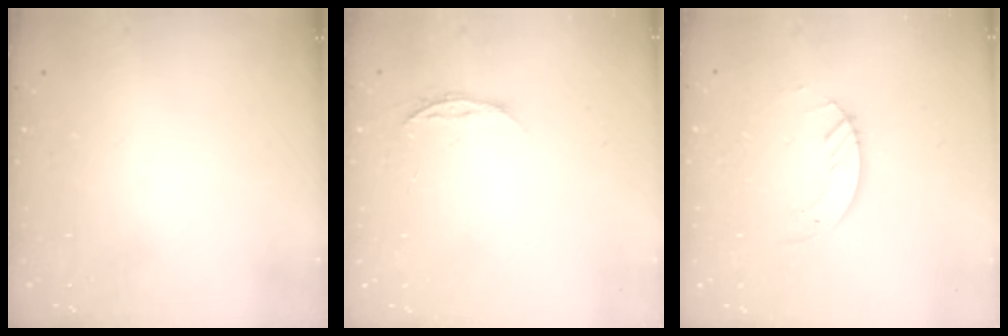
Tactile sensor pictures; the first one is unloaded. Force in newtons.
{"total": 4.9, "press": 4.9, "slide": 0.6}
{"total": 2.8, "press": 2.8, "slide": 0.3}